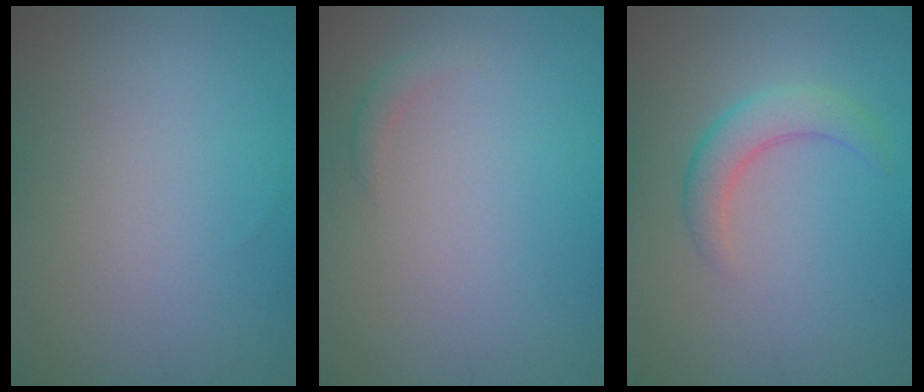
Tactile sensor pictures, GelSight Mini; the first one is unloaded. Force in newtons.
{"total": 0.9, "press": 0.9, "slide": 0.0}
{"total": 3.0, "press": 3.0, "slide": 0.2}